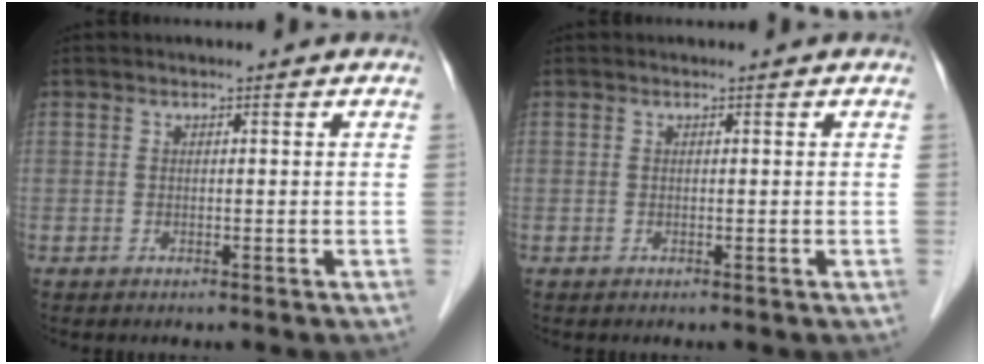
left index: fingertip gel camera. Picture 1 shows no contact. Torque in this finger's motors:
{"motor_torque": [0.00, 0.00, 0.00, 0.00]}